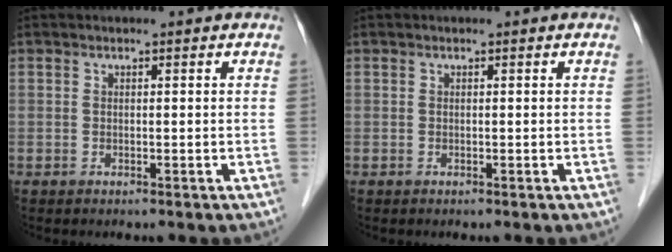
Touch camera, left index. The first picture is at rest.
{"total": 0.0}